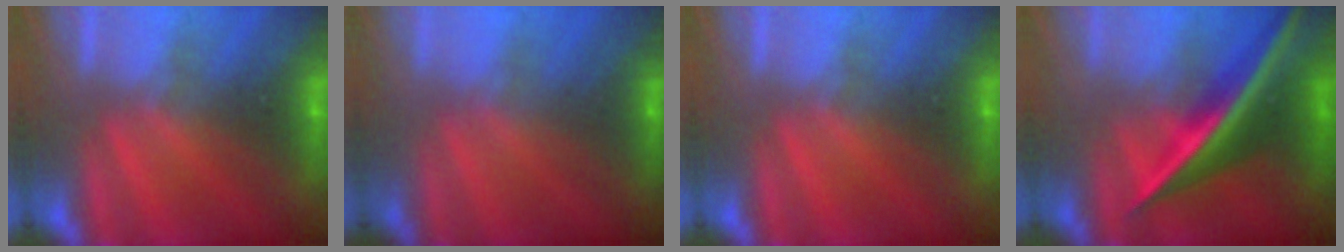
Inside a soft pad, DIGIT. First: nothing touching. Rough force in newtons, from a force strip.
{"total": 1.6}
{"total": 0.0}
{"total": 2.6}